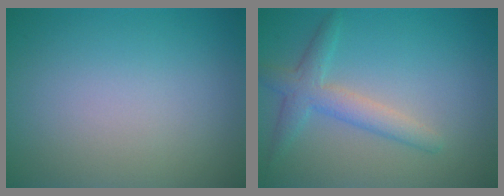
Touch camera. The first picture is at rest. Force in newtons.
{"total": 3.1, "press": 3.0, "slide": 0.1}